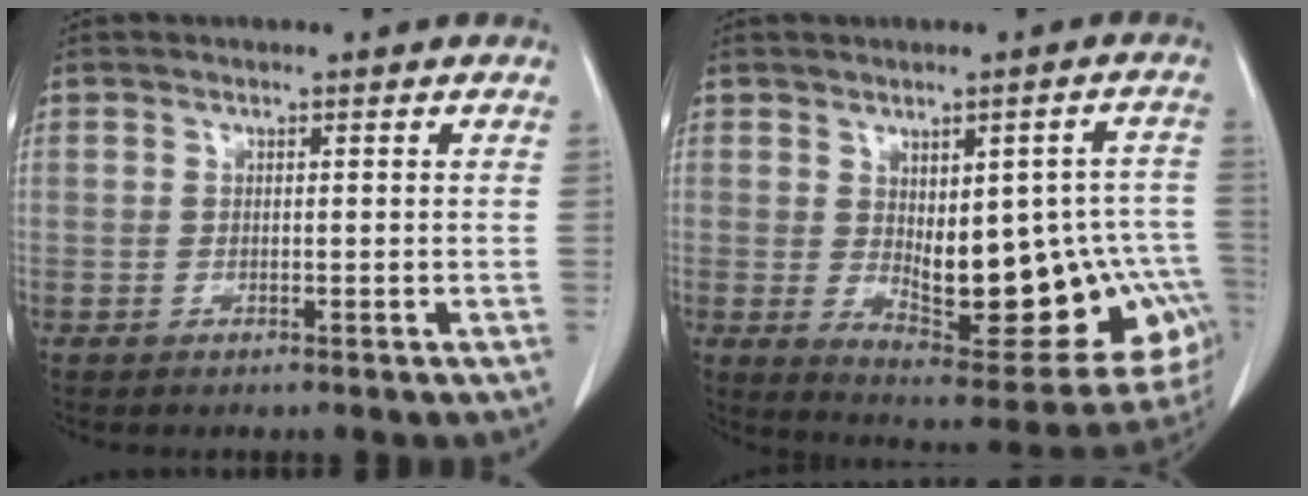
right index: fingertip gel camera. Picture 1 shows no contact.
{"total": 20.3, "force": [-2.7, 8.6, 18.2], "torque": [-0.167, 0.022, -0.004]}